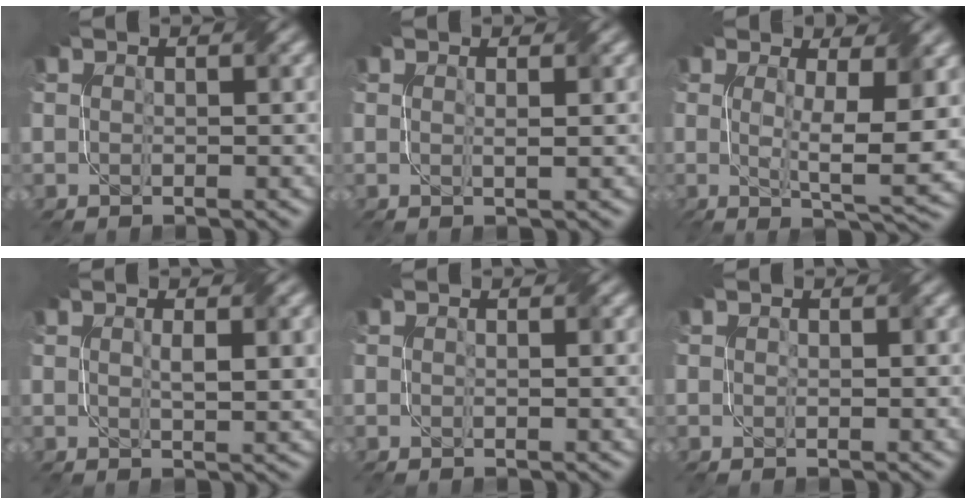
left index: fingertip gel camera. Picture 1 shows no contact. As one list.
[{"total": 1.2, "force": [0.4, 0.1, 1.1], "torque": [-0.017, 0.001, -0.001]}, {"total": 7.5, "force": [1.0, 1.8, 7.2], "torque": [-0.111, -0.014, 0.019]}, {"total": 2.9, "force": [0.6, 0.6, 2.7], "torque": [-0.049, 0.000, 0.013]}, {"total": 1.0, "force": [0.2, 0.0, 1.0], "torque": [-0.016, 0.000, 0.002]}, {"total": 1.0, "force": [0.2, 0.5, 0.9], "torque": [-0.013, -0.002, 0.006]}]